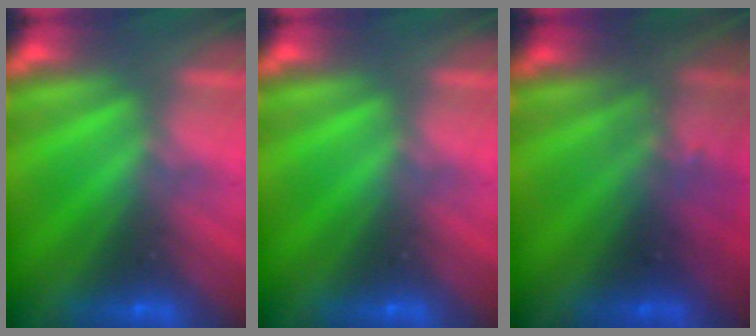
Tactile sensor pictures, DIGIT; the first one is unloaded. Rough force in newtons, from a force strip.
{"total": 0.0}
{"total": 2.9}